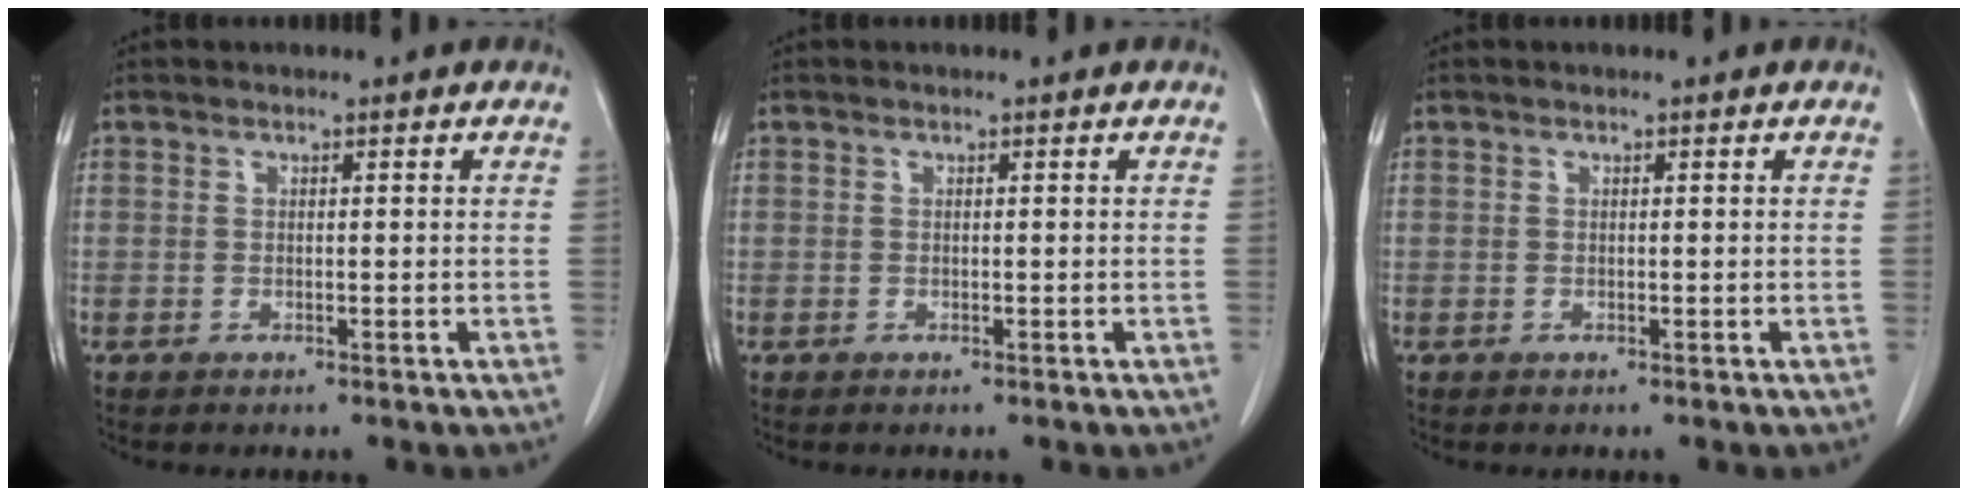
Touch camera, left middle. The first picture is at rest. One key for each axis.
{"total": 0.0}
{"total": 0.0}